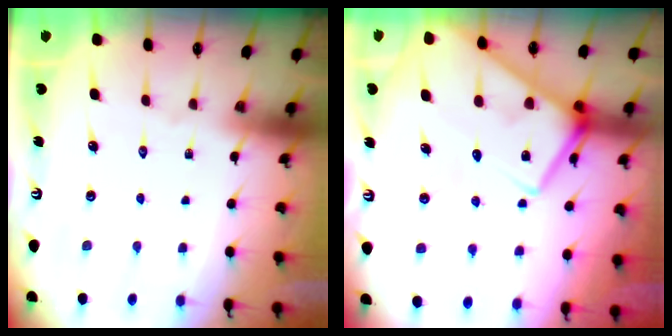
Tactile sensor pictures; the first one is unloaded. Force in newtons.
{"total": 15.0, "press": 14.9, "slide": 1.3}